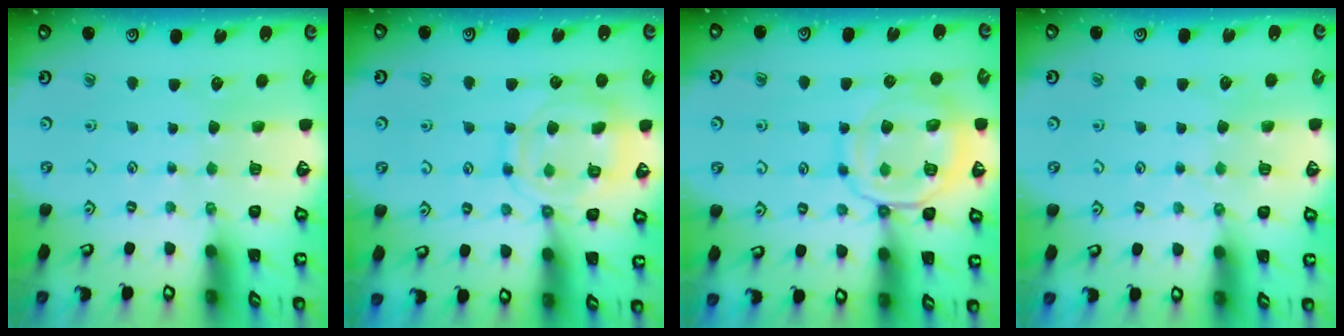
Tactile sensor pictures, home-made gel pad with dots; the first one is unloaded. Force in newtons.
{"total": 11.6, "press": 11.5, "slide": 0.9}
{"total": 12.8, "press": 12.7, "slide": 1.6}
{"total": 2.5, "press": 2.4, "slide": 0.4}